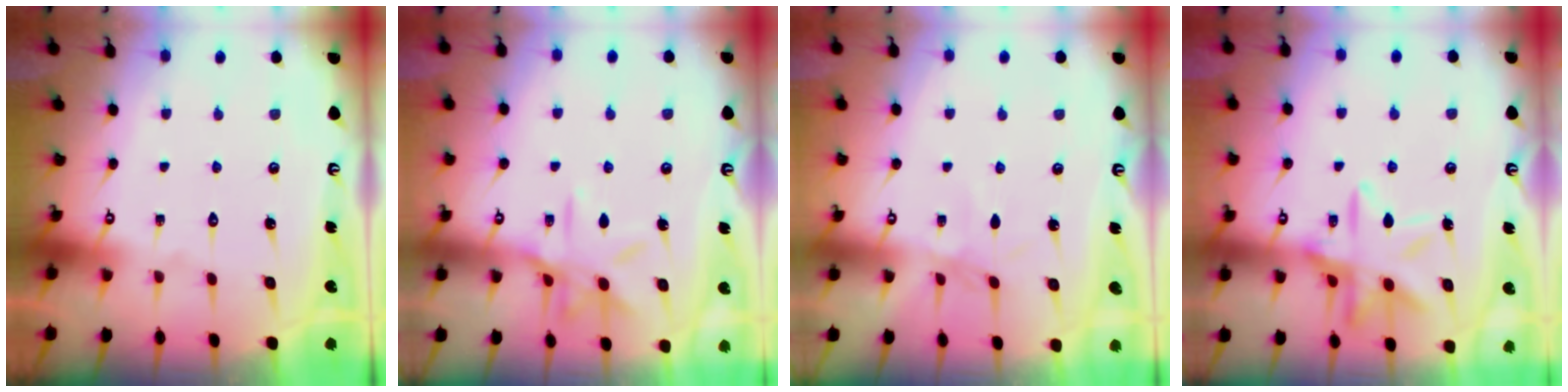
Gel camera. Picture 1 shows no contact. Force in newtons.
{"total": 10.5, "press": 10.5, "slide": 0.9}
{"total": 1.7, "press": 1.7, "slide": 0.5}
{"total": 14.4, "press": 14.3, "slide": 1.0}